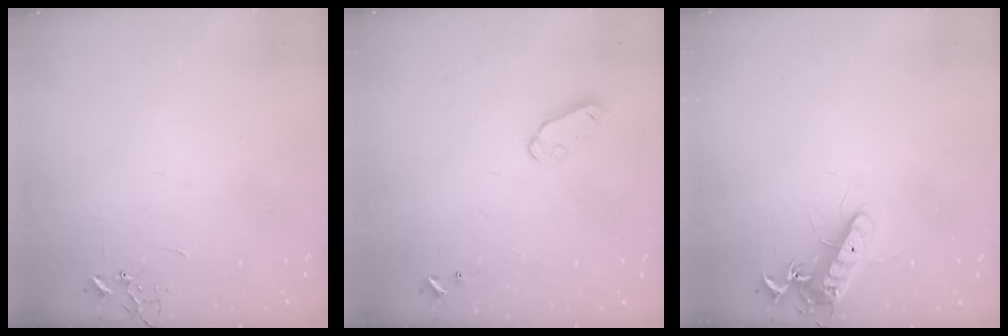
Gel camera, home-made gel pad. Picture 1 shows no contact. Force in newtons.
{"total": 5.4, "press": 5.4, "slide": 0.5}
{"total": 12.7, "press": 12.6, "slide": 1.5}